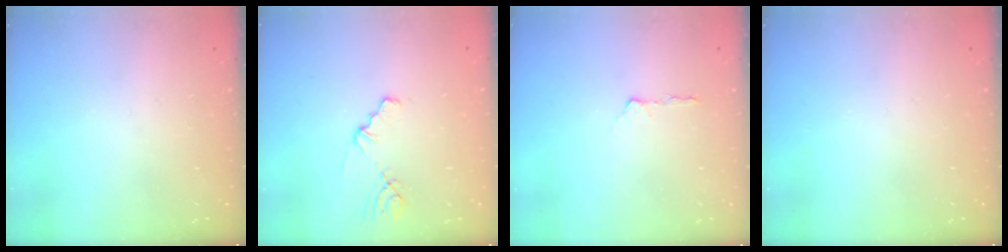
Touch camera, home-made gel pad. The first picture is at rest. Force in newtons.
{"total": 1.8, "press": 1.8, "slide": 0.3}
{"total": 3.1, "press": 3.0, "slide": 0.9}
{"total": 0.0}